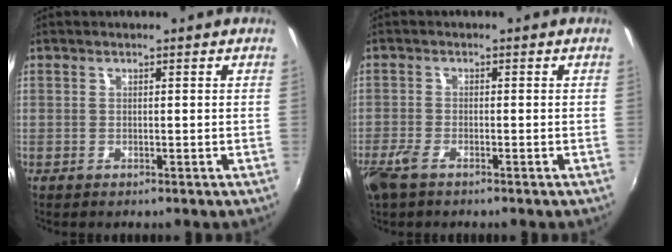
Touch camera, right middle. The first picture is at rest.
{"total": 3.8, "force": [-2.6, 1.4, 2.4], "torque": [-0.064, -0.008, -0.052]}